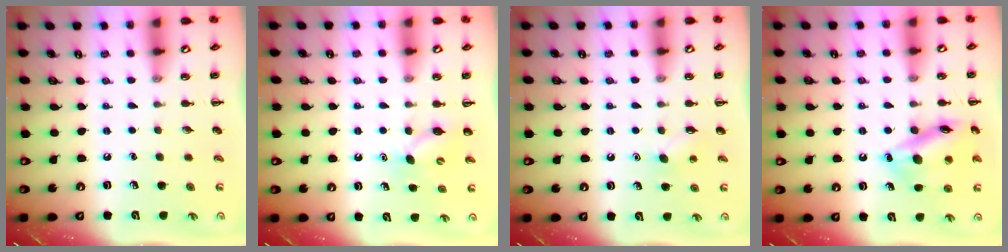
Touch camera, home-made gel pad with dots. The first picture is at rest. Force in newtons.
{"total": 6.8, "press": 6.6, "slide": 1.6}
{"total": 4.9, "press": 4.8, "slide": 1.3}
{"total": 15.4, "press": 15.3, "slide": 1.5}